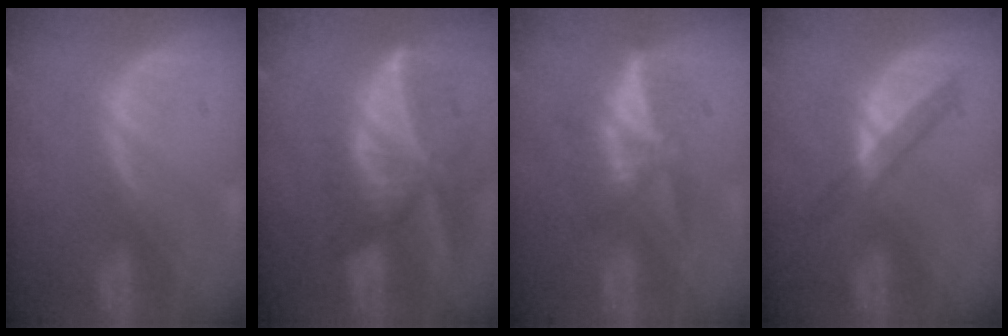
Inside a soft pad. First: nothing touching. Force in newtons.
{"total": 9.7, "press": 8.4, "slide": 4.8}
{"total": 5.5, "press": 5.0, "slide": 2.2}
{"total": 3.9, "press": 3.7, "slide": 1.1}